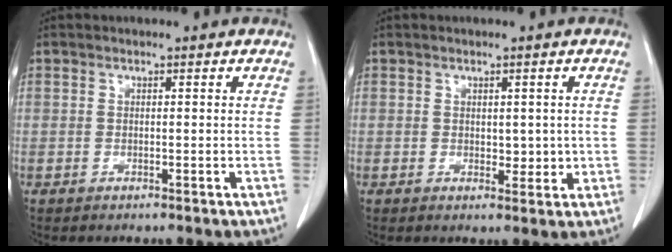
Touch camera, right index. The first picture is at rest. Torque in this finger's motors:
{"motor_torque": [0.17, 0.20, 0.07, 0.04]}